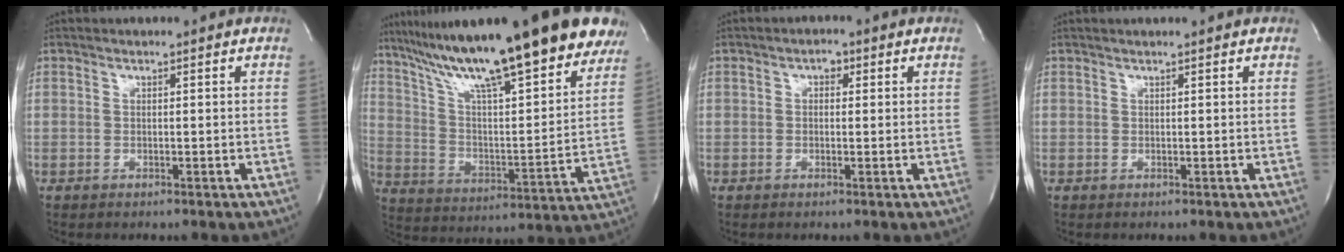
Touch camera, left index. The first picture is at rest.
{"total": 30.6, "force": [23.0, 4.7, 19.7], "torque": [-0.316, -0.004, 0.336]}
{"total": 1.6, "force": [0.4, 1.1, 1.1], "torque": [-0.013, 0.009, 0.003]}
{"total": 1.2, "force": [1.1, 0.0, 0.5], "torque": [-0.009, 0.013, 0.016]}